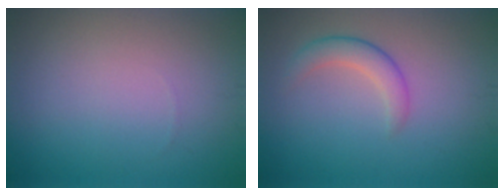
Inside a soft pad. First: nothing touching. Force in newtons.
{"total": 2.6, "press": 2.6, "slide": 0.1}